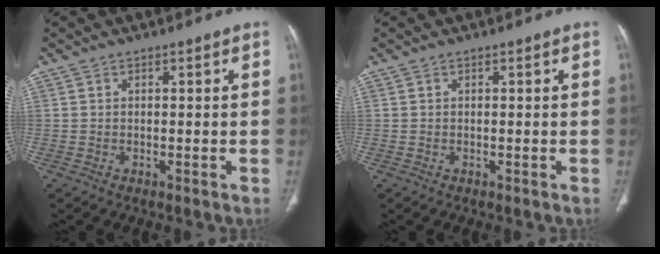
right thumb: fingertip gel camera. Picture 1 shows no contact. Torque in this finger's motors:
{"motor_torque": [0.00, 0.00, -0.03, 0.02, 0.00]}